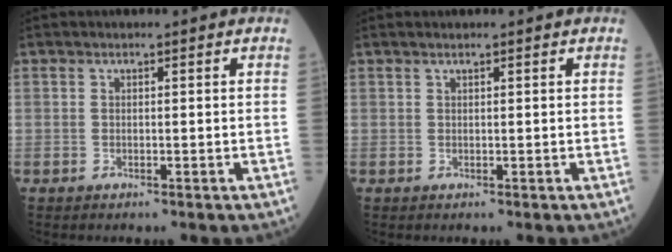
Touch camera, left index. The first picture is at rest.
{"total": 0.7, "force": [0.6, 0.0, 0.4], "torque": [-0.009, 0.010, 0.014]}